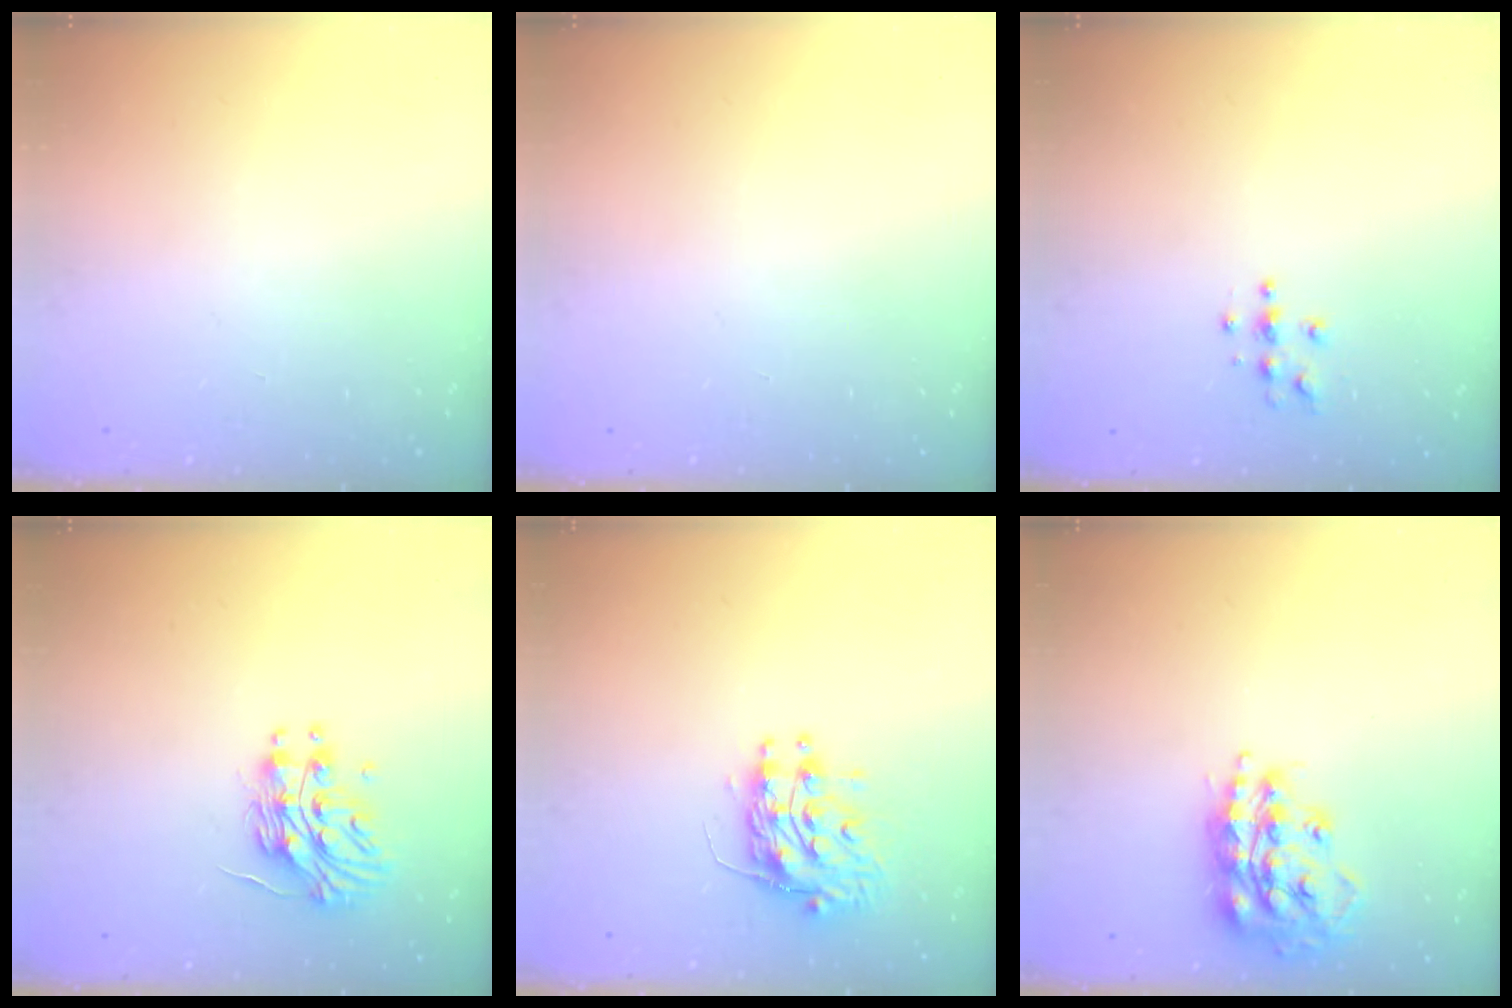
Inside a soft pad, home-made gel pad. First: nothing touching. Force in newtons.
{"total": 0.0}
{"total": 4.0, "press": 4.0, "slide": 0.3}
{"total": 13.2, "press": 13.2, "slide": 0.8}
{"total": 10.4, "press": 10.4, "slide": 0.9}
{"total": 17.0, "press": 16.9, "slide": 1.4}